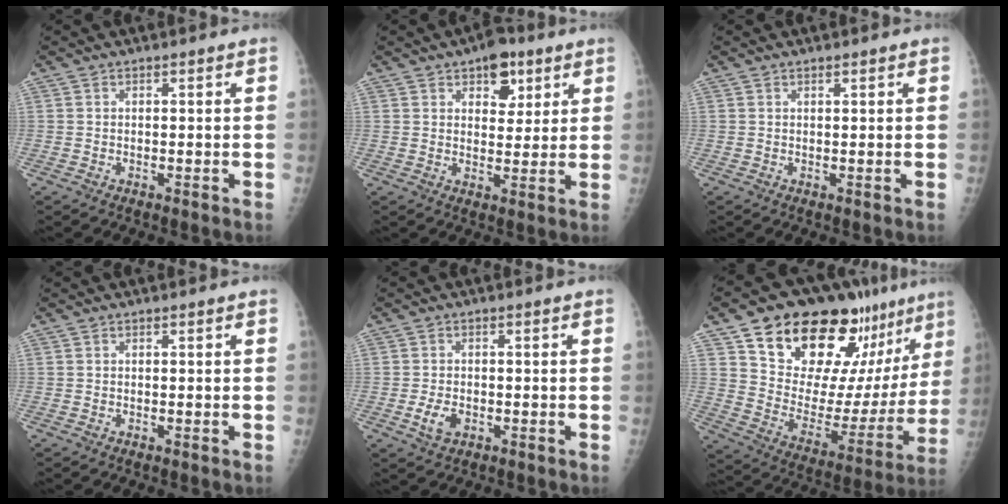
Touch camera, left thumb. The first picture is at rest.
{"total": 10.4, "force": [5.8, 5.7, 6.5], "torque": [-0.059, -0.024, 0.082]}
{"total": 0.7, "force": [0.5, 0.2, 0.3], "torque": [-0.005, -0.003, 0.008]}
{"total": 0.0}
{"total": 3.6, "force": [-1.1, 2.4, 2.4], "torque": [-0.044, 0.001, -0.017]}
{"total": 27.0, "force": [18.4, 11.4, 16.1], "torque": [-0.195, -0.078, 0.279]}